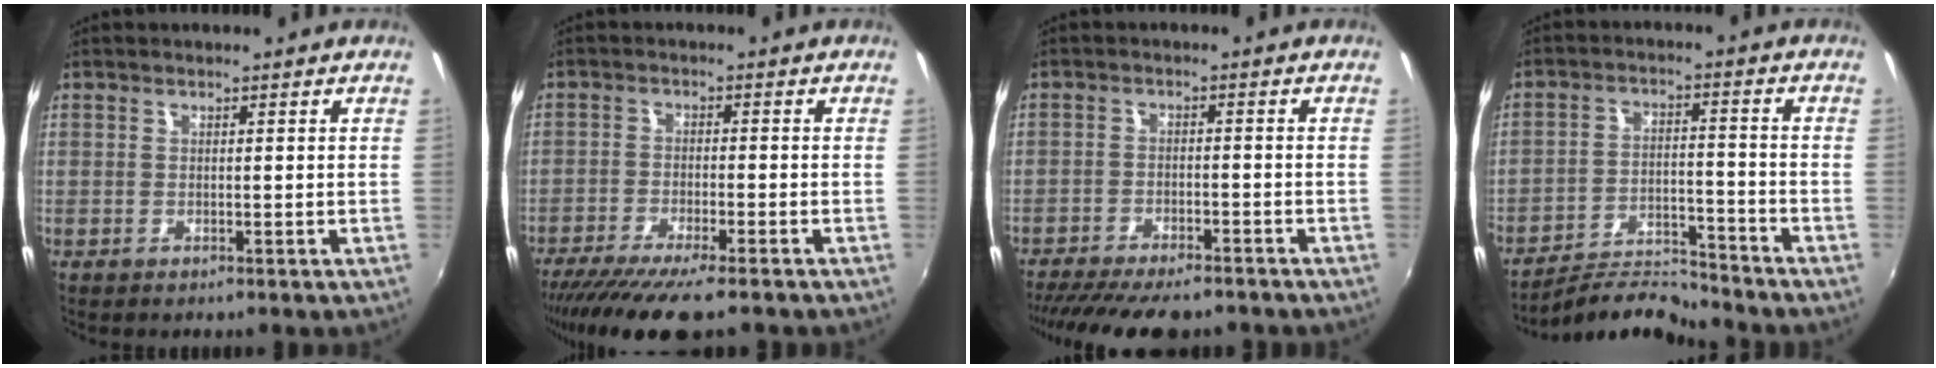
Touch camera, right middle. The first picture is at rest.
{"total": 11.7, "force": [-9.4, 1.4, 6.8], "torque": [-0.142, -0.039, -0.156]}
{"total": 14.2, "force": [-12.0, 3.3, 6.7], "torque": [-0.138, -0.037, -0.181]}
{"total": 9.3, "force": [-9.1, -0.3, 1.5], "torque": [-0.041, 0.002, -0.162]}